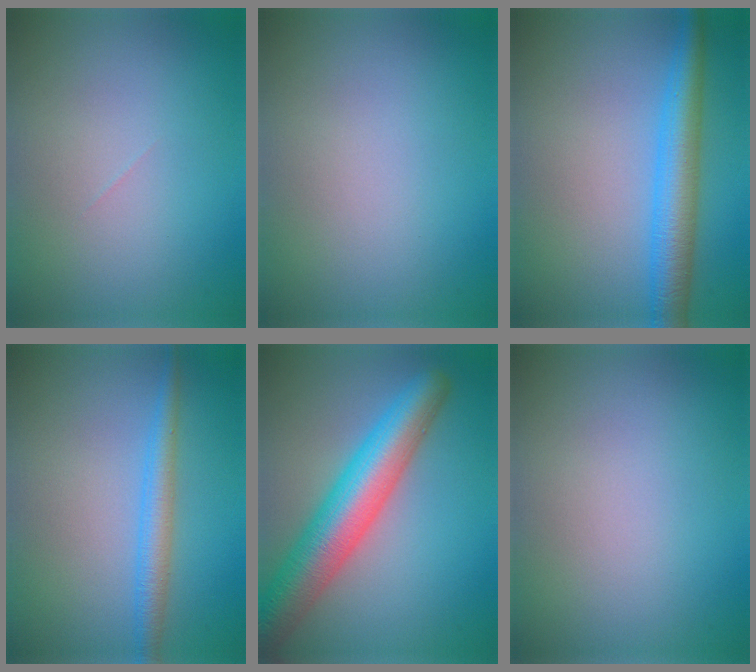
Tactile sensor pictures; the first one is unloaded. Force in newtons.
{"total": 0.0}
{"total": 5.1, "press": 5.1, "slide": 0.1}
{"total": 2.7, "press": 2.7, "slide": 0.0}
{"total": 8.3, "press": 8.3, "slide": 0.4}
{"total": 0.0}